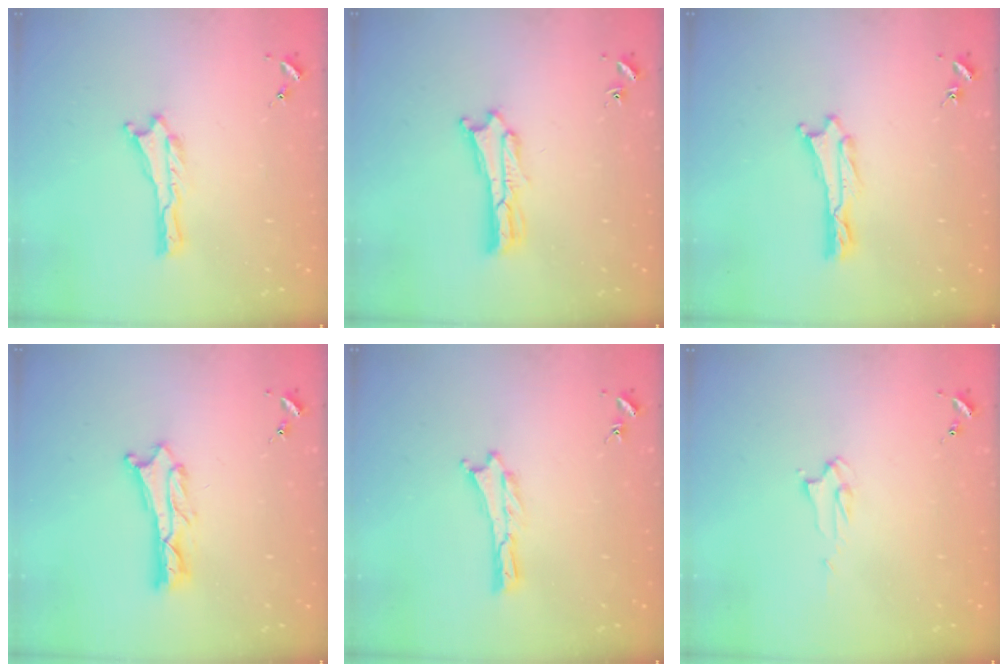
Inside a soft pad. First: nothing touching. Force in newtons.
{"total": 1.8, "press": 1.8, "slide": 0.3}
{"total": 0.6, "press": 0.6, "slide": 0.1}
{"total": 1.8, "press": 1.8, "slide": 0.2}
{"total": 0.0}
{"total": 2.2, "press": 2.2, "slide": 0.2}